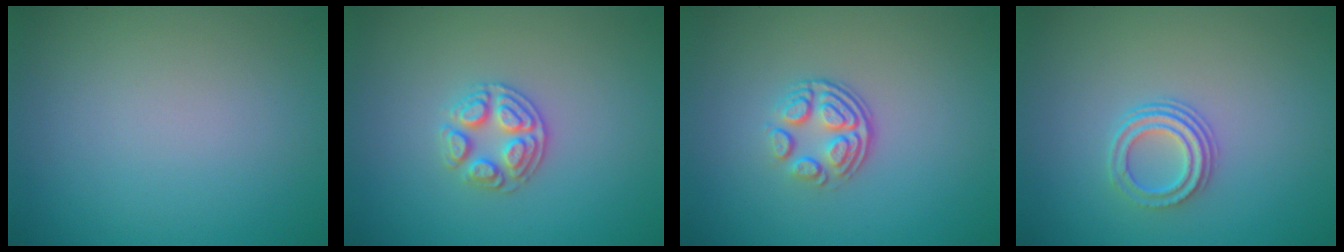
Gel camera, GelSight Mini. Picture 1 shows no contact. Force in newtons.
{"total": 2.9, "press": 2.7, "slide": 1.0}
{"total": 3.5, "press": 2.4, "slide": 2.5}
{"total": 2.8, "press": 2.2, "slide": 1.8}